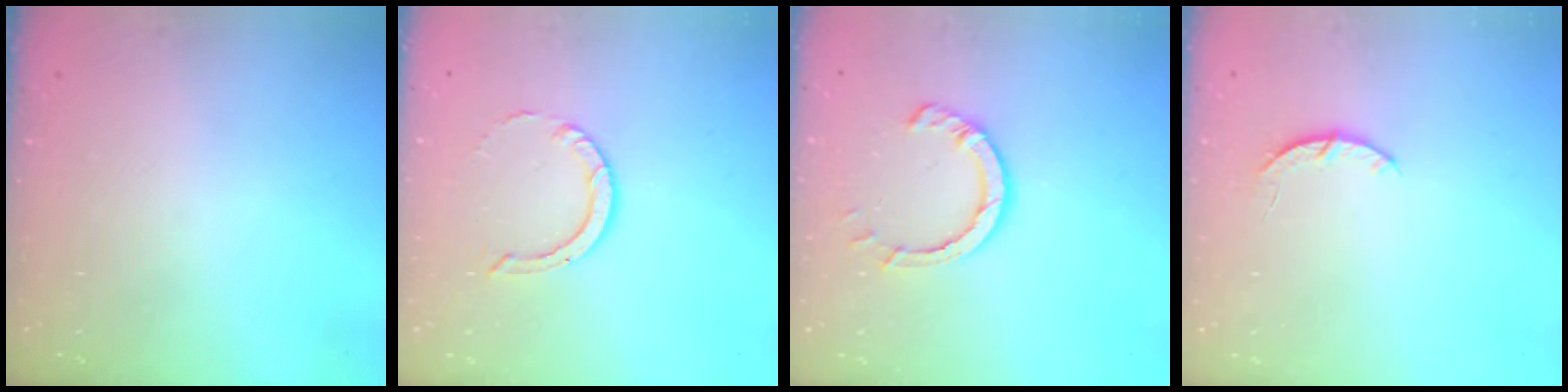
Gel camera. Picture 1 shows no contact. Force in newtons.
{"total": 5.3, "press": 5.3, "slide": 0.1}
{"total": 5.5, "press": 5.5, "slide": 0.2}
{"total": 3.0, "press": 3.0, "slide": 0.5}